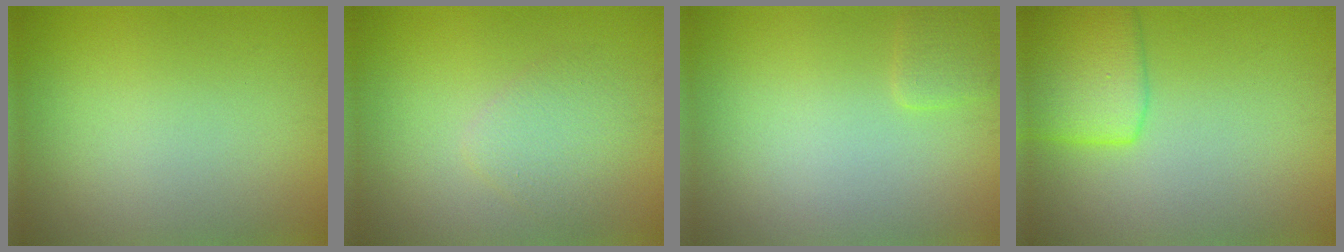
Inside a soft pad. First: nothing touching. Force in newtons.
{"total": 2.4, "press": 2.4, "slide": 0.2}
{"total": 1.2, "press": 1.2, "slide": 0.2}
{"total": 5.0, "press": 5.0, "slide": 0.3}